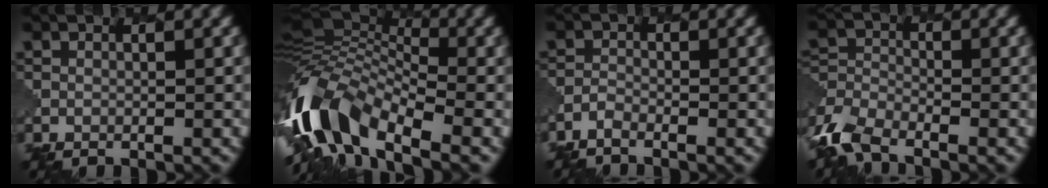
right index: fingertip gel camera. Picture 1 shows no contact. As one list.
[{"total": 11.4, "force": [-5.4, 5.4, 8.4], "torque": [-0.158, 0.010, -0.116]}, {"total": 1.2, "force": [-1.1, 0.2, 0.3], "torque": [-0.009, -0.006, -0.029]}, {"total": 4.6, "force": [-3.5, 2.0, 2.3], "torque": [-0.052, -0.007, -0.079]}]